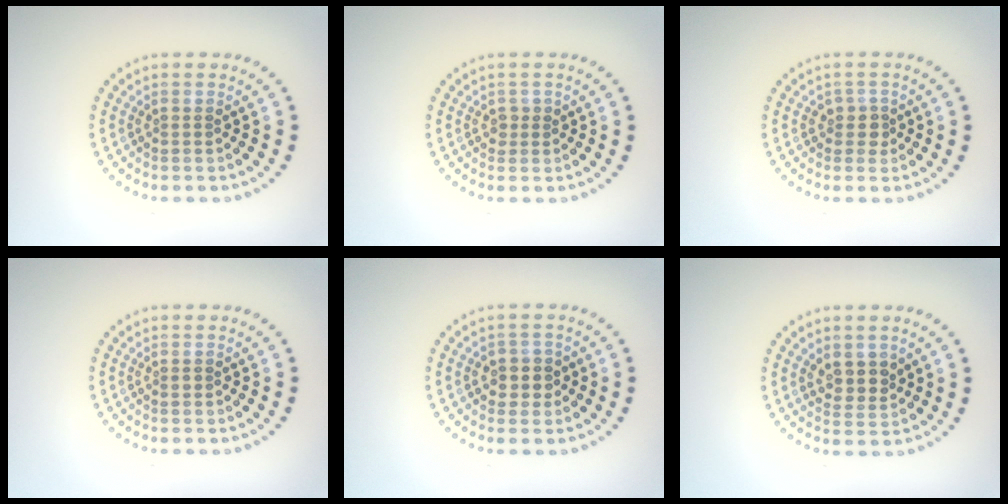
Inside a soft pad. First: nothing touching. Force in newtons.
{"total": 1.0, "press": 0.9, "slide": 0.3}
{"total": 1.7, "press": 1.4, "slide": 1.0}
{"total": 0.6, "press": 0.6, "slide": 0.0}
{"total": 2.5, "press": 2.3, "slide": 1.0}
{"total": 2.6, "press": 2.4, "slide": 1.0}